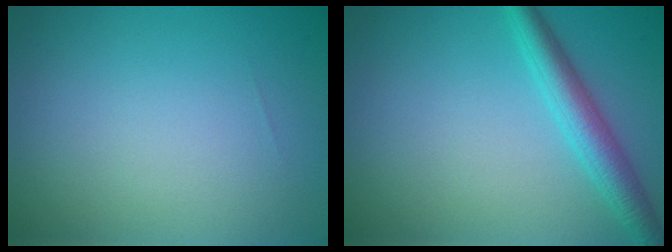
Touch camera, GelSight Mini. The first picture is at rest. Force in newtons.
{"total": 3.5, "press": 3.5, "slide": 0.0}